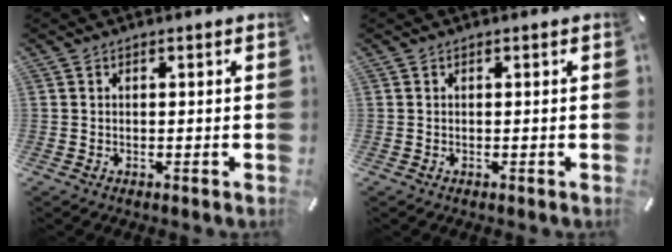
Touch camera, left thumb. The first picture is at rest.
{"total": 0.0}